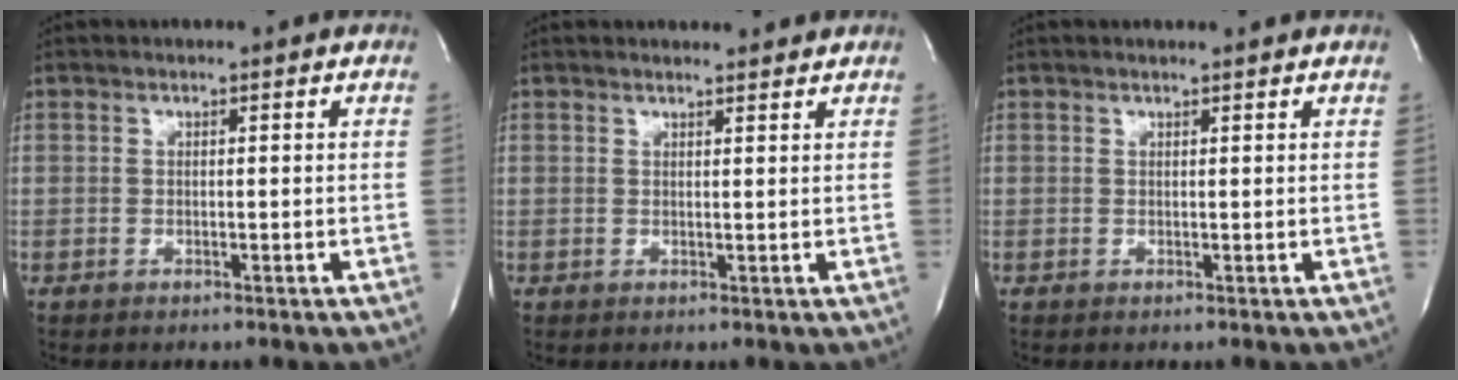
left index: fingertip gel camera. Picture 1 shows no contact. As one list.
[{"total": 3.3, "force": [3.2, 0.5, 0.5], "torque": [-0.015, 0.006, 0.038]}, {"total": 1.7, "force": [1.6, 0.0, 0.5], "torque": [-0.012, 0.007, 0.022]}]